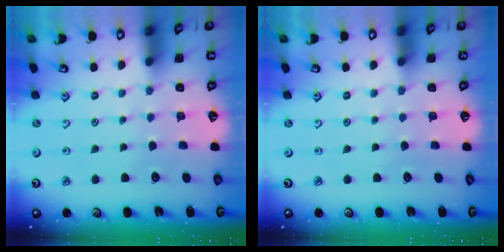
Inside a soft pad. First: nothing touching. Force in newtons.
{"total": 0.0}